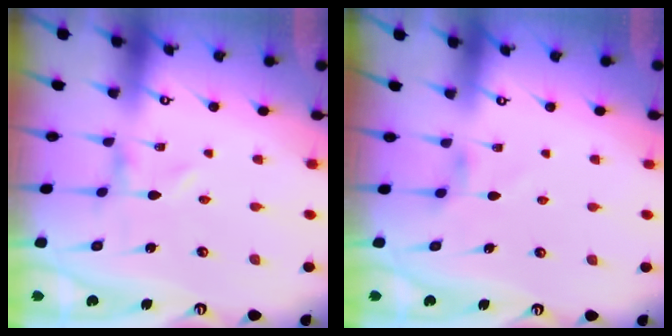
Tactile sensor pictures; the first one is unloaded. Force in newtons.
{"total": 2.7, "press": 2.7, "slide": 0.4}